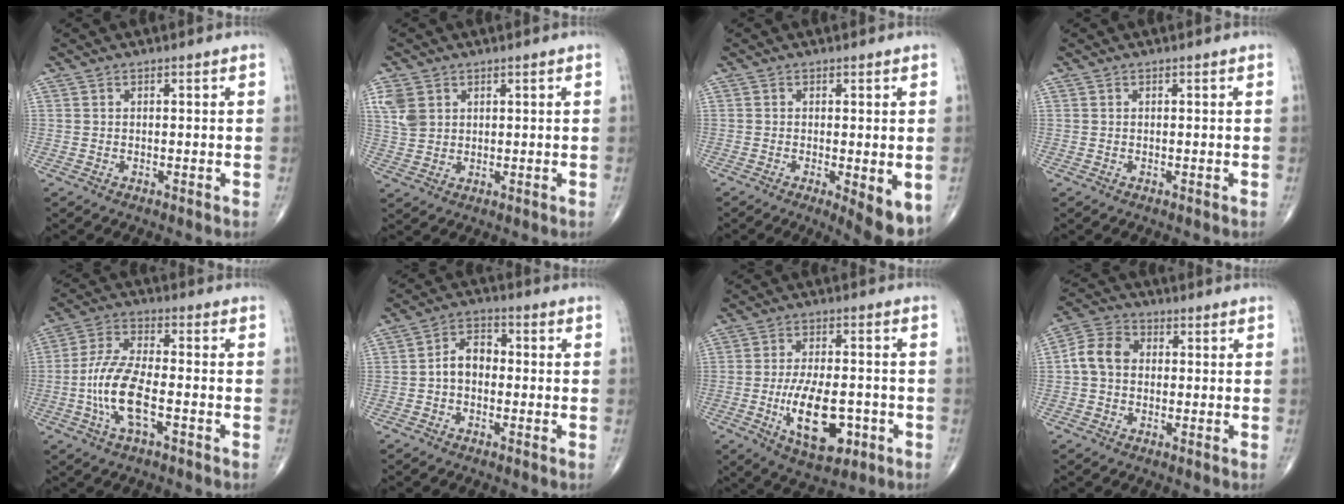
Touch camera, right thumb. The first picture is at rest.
{"total": 5.2, "force": [2.0, 4.0, 2.7], "torque": [-0.046, -0.002, 0.048]}
{"total": 7.3, "force": [-2.2, 2.1, 6.6], "torque": [-0.088, -0.019, -0.030]}
{"total": 0.0}
{"total": 11.3, "force": [-3.2, 4.3, 10.0], "torque": [-0.214, 0.022, -0.065]}
{"total": 5.8, "force": [-0.7, 4.1, 4.1], "torque": [-0.053, 0.023, -0.025]}
{"total": 13.2, "force": [-3.9, 6.3, 10.9], "torque": [-0.171, 0.005, -0.053]}
{"total": 7.2, "force": [0.1, 5.7, 4.4], "torque": [-0.076, 0.023, -0.008]}